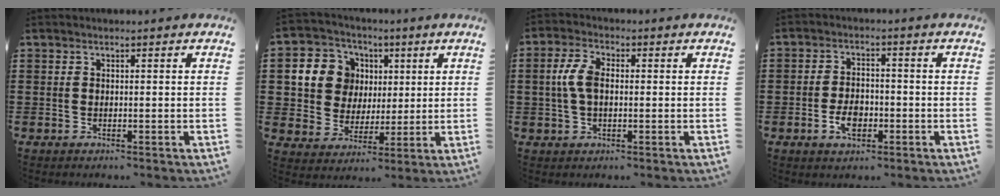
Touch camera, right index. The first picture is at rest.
{"total": 9.9, "force": [2.2, 8.9, 3.6], "torque": [-0.119, 0.011, 0.043]}
{"total": 5.1, "force": [0.3, 2.7, 4.3], "torque": [-0.110, 0.003, -0.003]}
{"total": 4.3, "force": [-1.7, 2.6, 3.1], "torque": [-0.070, 0.001, -0.034]}